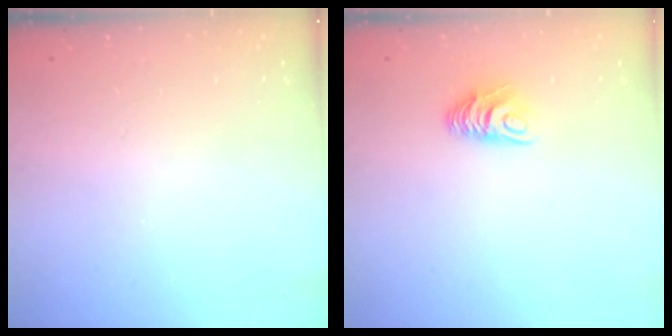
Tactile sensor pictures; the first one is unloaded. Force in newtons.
{"total": 7.0, "press": 7.0, "slide": 0.2}